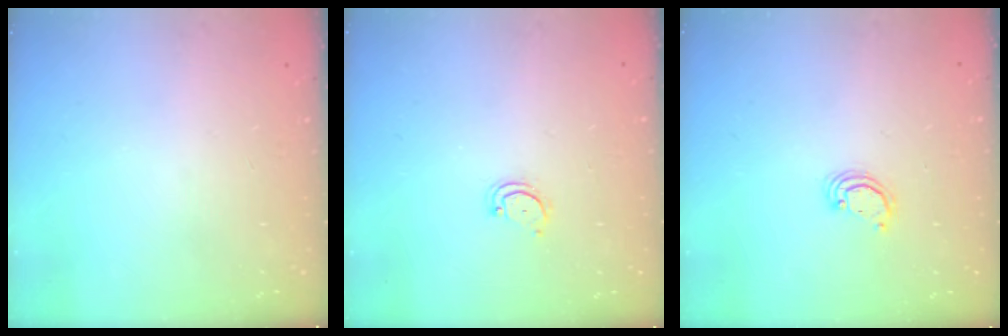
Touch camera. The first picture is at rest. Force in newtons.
{"total": 2.8, "press": 2.8, "slide": 0.3}
{"total": 2.0, "press": 2.0, "slide": 0.2}